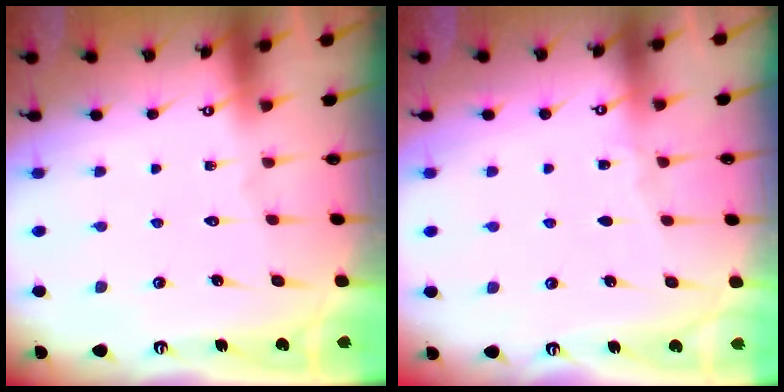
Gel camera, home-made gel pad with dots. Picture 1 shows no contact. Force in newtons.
{"total": 2.5, "press": 2.5, "slide": 0.4}